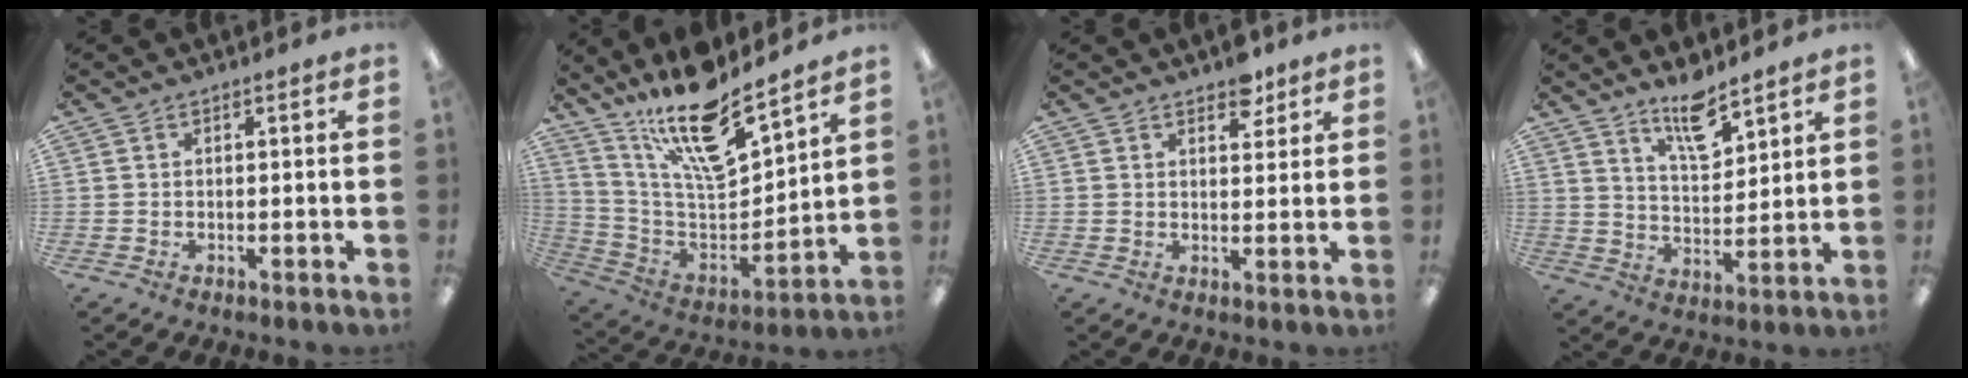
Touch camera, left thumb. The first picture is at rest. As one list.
[{"total": 17.2, "force": [13.7, 4.2, 9.5], "torque": [-0.174, -0.108, 0.234]}, {"total": 5.0, "force": [3.8, 2.5, 2.2], "torque": [-0.010, -0.020, 0.062]}, {"total": 9.8, "force": [7.7, 3.2, 5.1], "torque": [-0.071, -0.051, 0.131]}]